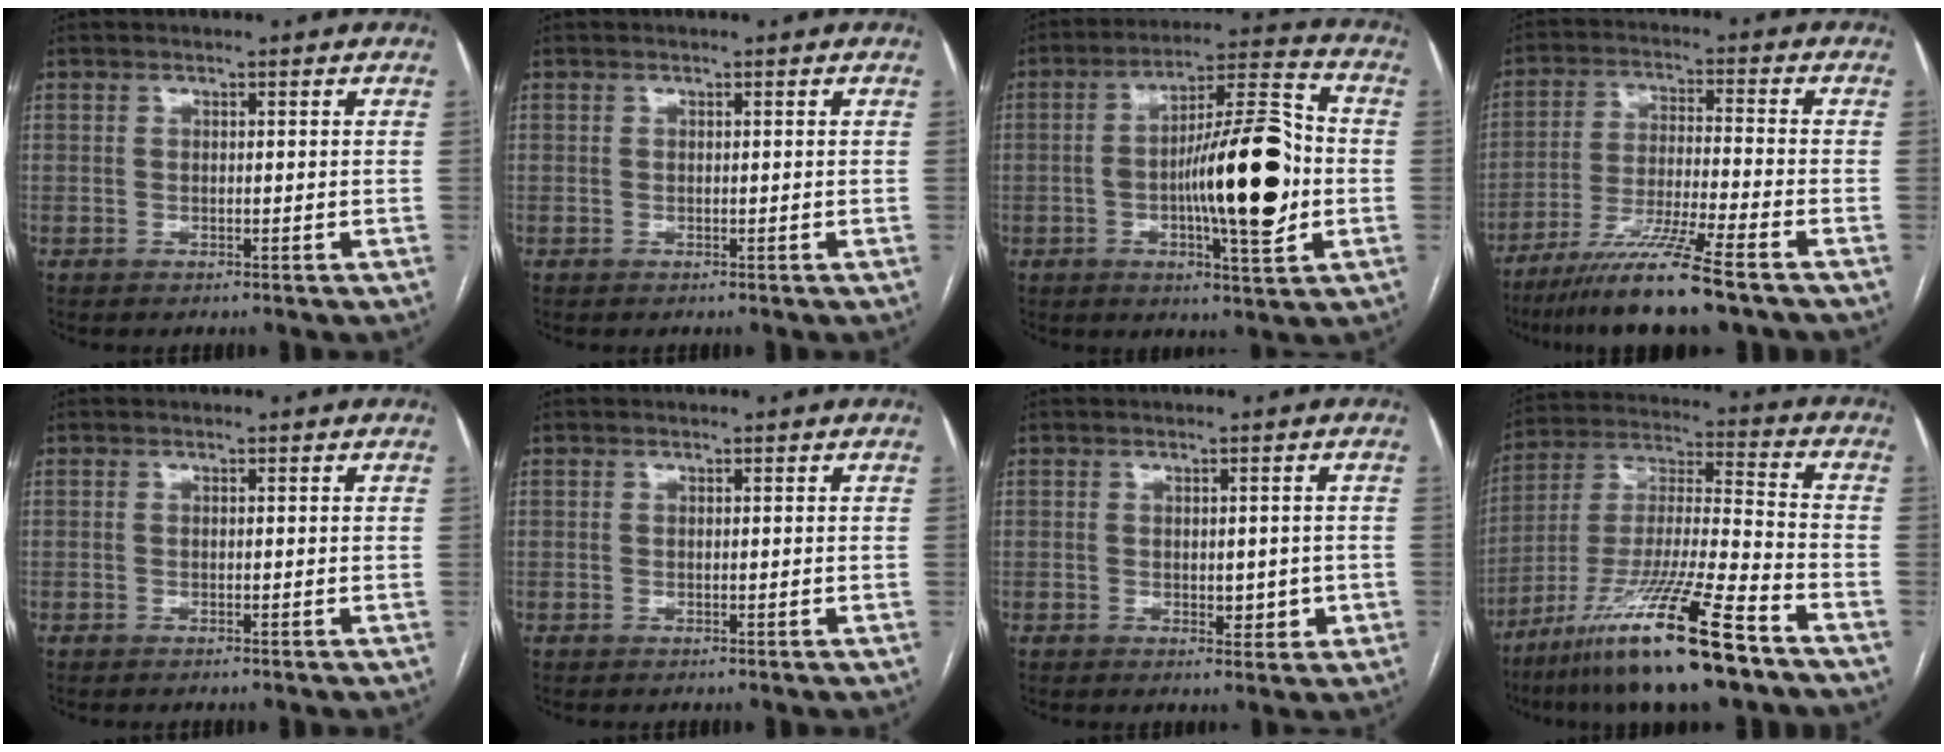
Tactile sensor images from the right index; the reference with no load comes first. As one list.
[{"total": 0.0}, {"total": 16.6, "force": [-2.1, 3.3, 16.1], "torque": [-0.251, 0.017, -0.028]}, {"total": 11.8, "force": [-8.8, -1.2, 7.8], "torque": [-0.143, -0.035, -0.155]}, {"total": 0.0}, {"total": 0.0}, {"total": 3.2, "force": [-0.7, 1.6, 2.6], "torque": [-0.033, 0.001, -0.002]}, {"total": 19.4, "force": [-12.9, 0.6, 14.5], "torque": [-0.282, -0.036, -0.236]}]